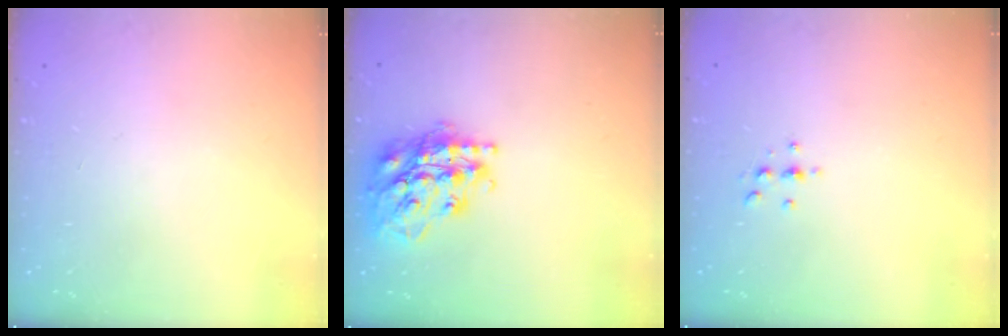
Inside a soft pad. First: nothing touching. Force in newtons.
{"total": 20.3, "press": 20.3, "slide": 1.6}
{"total": 3.1, "press": 3.1, "slide": 0.5}